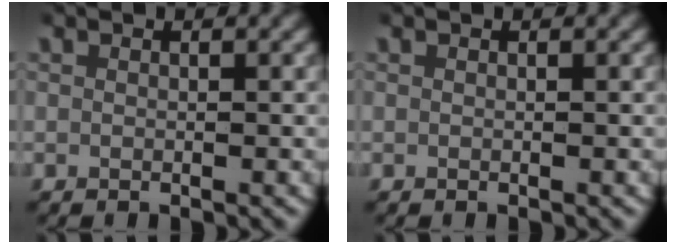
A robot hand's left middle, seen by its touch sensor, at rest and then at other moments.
{"total": 0.0}